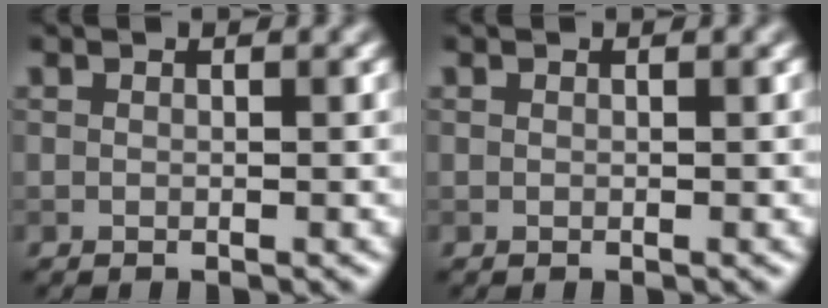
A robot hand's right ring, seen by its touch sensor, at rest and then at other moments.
{"total": 0.0}